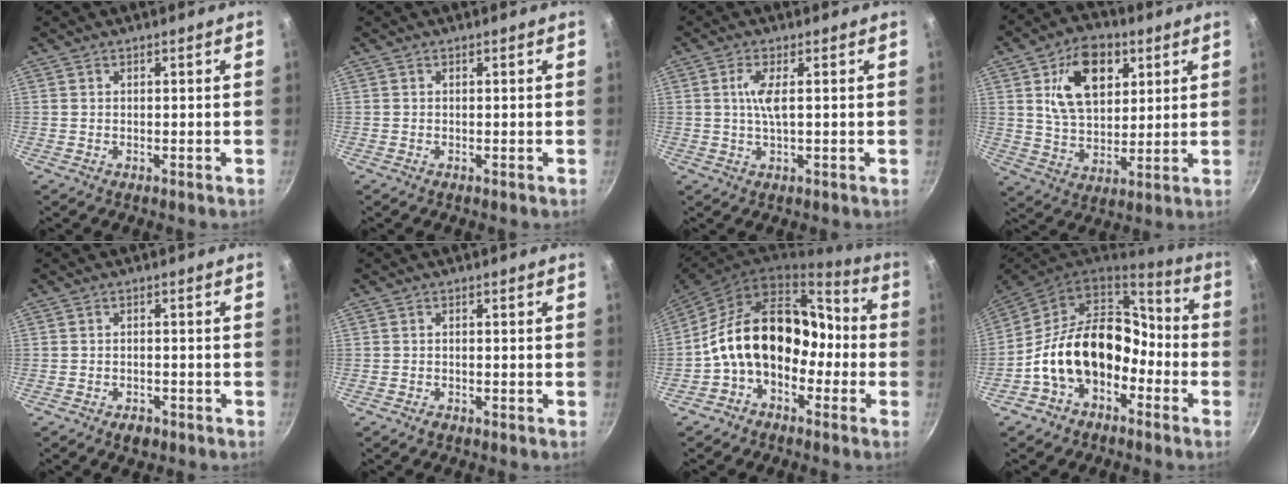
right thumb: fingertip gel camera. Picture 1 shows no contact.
{"total": 0.0}
{"total": 4.2, "force": [0.6, 0.7, 4.1], "torque": [-0.092, 0.000, 0.012]}
{"total": 15.2, "force": [5.5, 9.7, 10.3], "torque": [-0.132, -0.016, 0.092]}
{"total": 2.8, "force": [-1.8, 1.6, 1.4], "torque": [-0.021, 0.016, -0.022]}
{"total": 1.1, "force": [-0.9, 0.4, 0.5], "torque": [-0.016, 0.008, -0.014]}
{"total": 17.6, "force": [-3.6, 12.3, 12.0], "torque": [-0.152, 0.072, -0.077]}
{"total": 18.4, "force": [-5.2, 12.6, 12.3], "torque": [-0.169, 0.076, -0.102]}